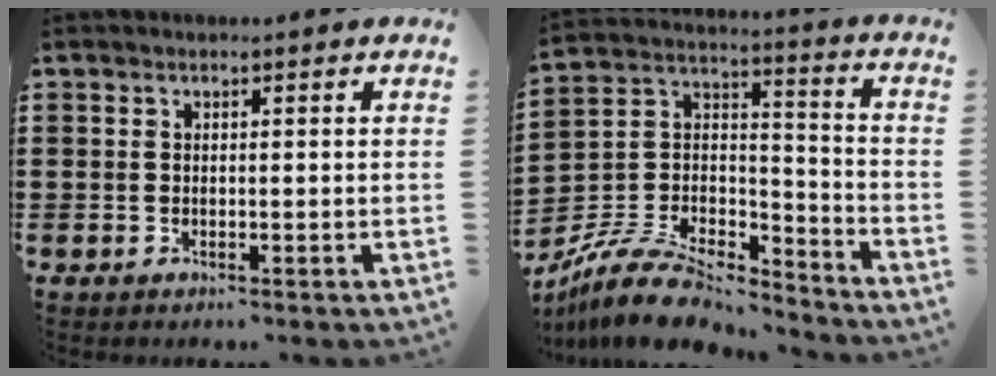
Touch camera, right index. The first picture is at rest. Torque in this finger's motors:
{"motor_torque": [-0.83, 0.94, -0.34, -0.21]}